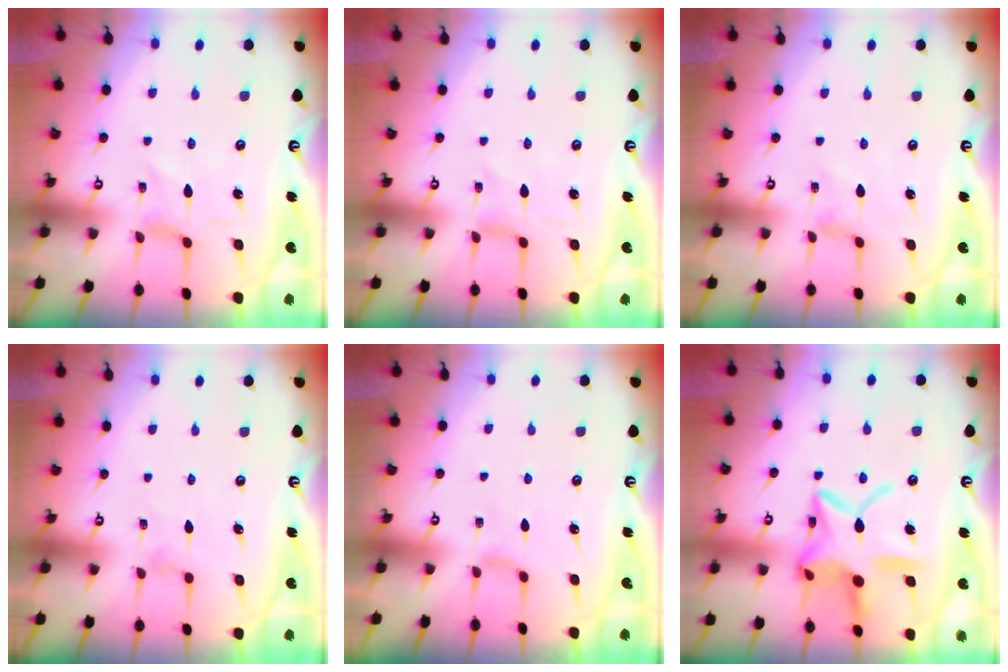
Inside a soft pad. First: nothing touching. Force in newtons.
{"total": 0.0}
{"total": 1.1, "press": 1.0, "slide": 0.4}
{"total": 0.0}
{"total": 2.2, "press": 2.2, "slide": 0.5}
{"total": 17.8, "press": 17.7, "slide": 1.4}